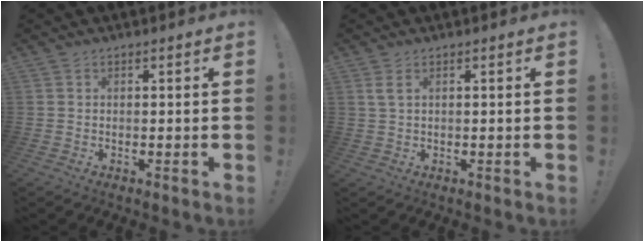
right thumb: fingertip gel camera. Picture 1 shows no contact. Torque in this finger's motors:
{"motor_torque": [1.11, 0.85, 0.34, -0.31, 0.16]}